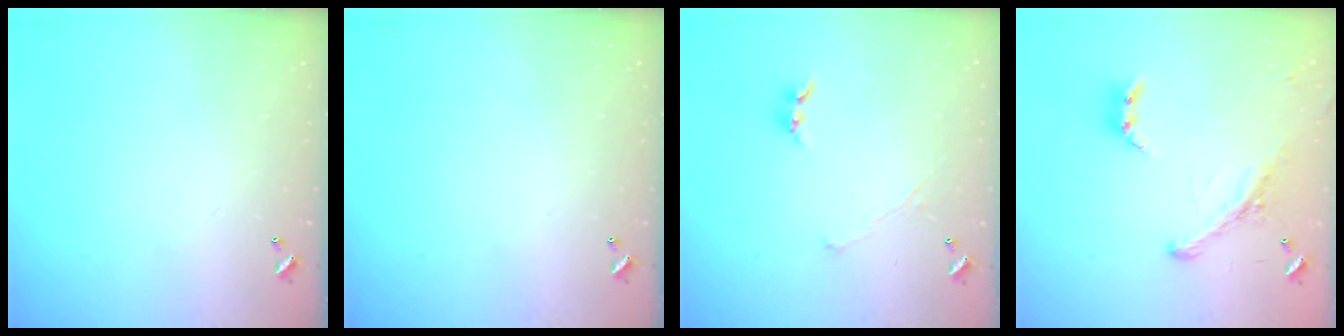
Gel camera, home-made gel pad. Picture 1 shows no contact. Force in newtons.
{"total": 0.0}
{"total": 0.8, "press": 0.7, "slide": 0.5}
{"total": 2.9, "press": 2.5, "slide": 1.4}